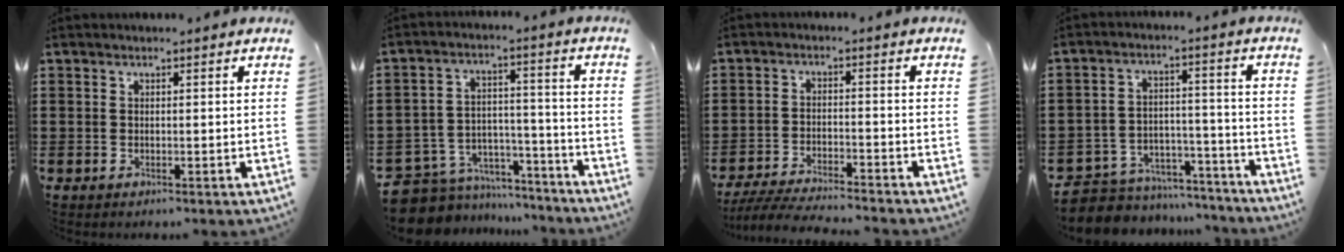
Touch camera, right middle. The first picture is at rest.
{"total": 7.3, "force": [-6.8, 2.6, 0.6], "torque": [-0.028, 0.005, -0.136]}
{"total": 5.0, "force": [-4.8, 0.0, 1.4], "torque": [-0.037, -0.011, -0.097]}
{"total": 6.6, "force": [-6.4, 1.6, 0.4], "torque": [-0.012, 0.015, -0.130]}